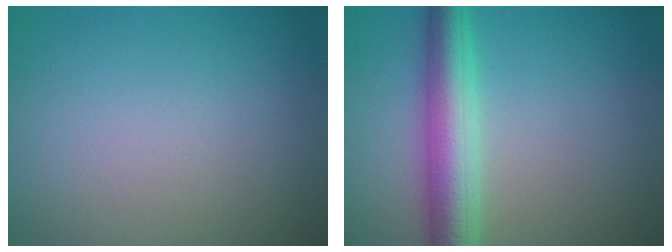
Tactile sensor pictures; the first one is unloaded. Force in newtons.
{"total": 6.1, "press": 6.1, "slide": 0.1}